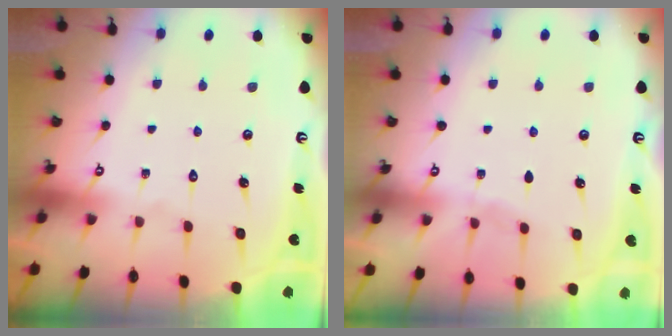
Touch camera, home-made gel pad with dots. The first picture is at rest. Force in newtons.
{"total": 1.5, "press": 1.4, "slide": 0.3}